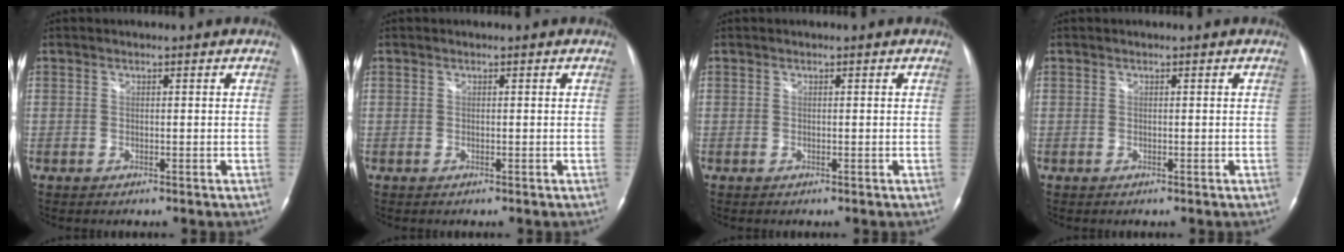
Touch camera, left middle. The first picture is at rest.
{"total": 0.0}
{"total": 0.0}
{"total": 0.0}